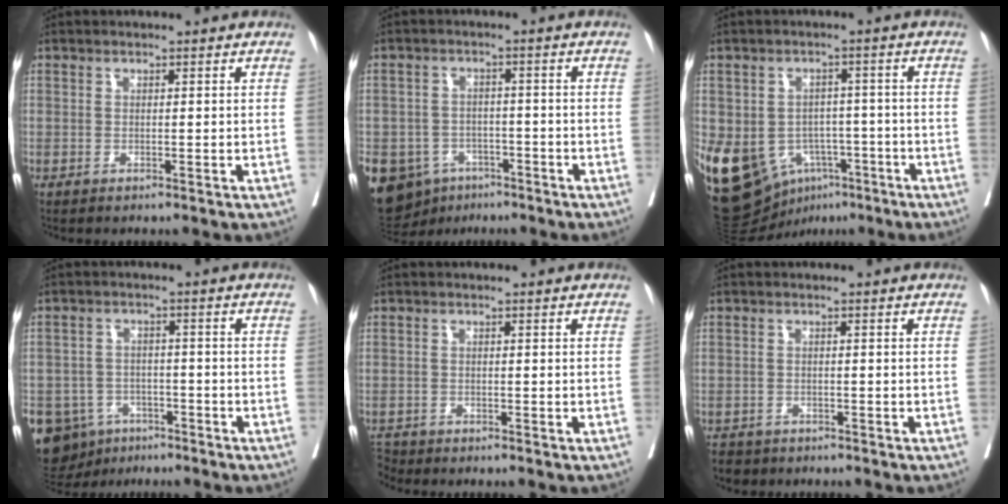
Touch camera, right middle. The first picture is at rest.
{"total": 14.9, "force": [-7.8, 11.6, 5.3], "torque": [-0.142, 0.011, -0.101]}
{"total": 14.6, "force": [-6.5, 10.9, 7.2], "torque": [-0.142, 0.016, -0.088]}
{"total": 13.4, "force": [-7.3, 10.4, 4.2], "torque": [-0.112, 0.012, -0.097]}
{"total": 1.7, "force": [-1.6, 0.1, -0.3], "torque": [0.005, -0.010, -0.030]}
{"total": 3.2, "force": [-2.6, 1.8, 0.1], "torque": [-0.004, 0.002, -0.041]}